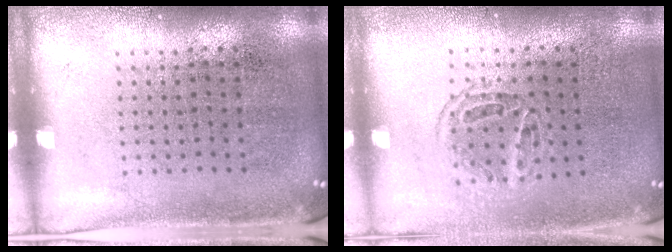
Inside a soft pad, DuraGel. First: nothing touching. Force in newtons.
{"total": 1.2, "press": 1.0, "slide": 0.6}